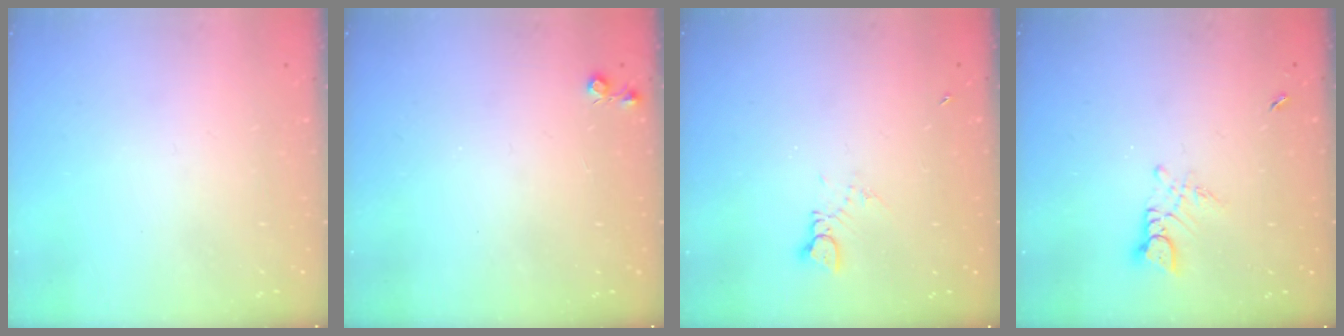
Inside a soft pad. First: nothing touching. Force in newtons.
{"total": 3.9, "press": 3.9, "slide": 0.6}
{"total": 2.2, "press": 2.2, "slide": 0.1}
{"total": 3.0, "press": 3.0, "slide": 0.2}